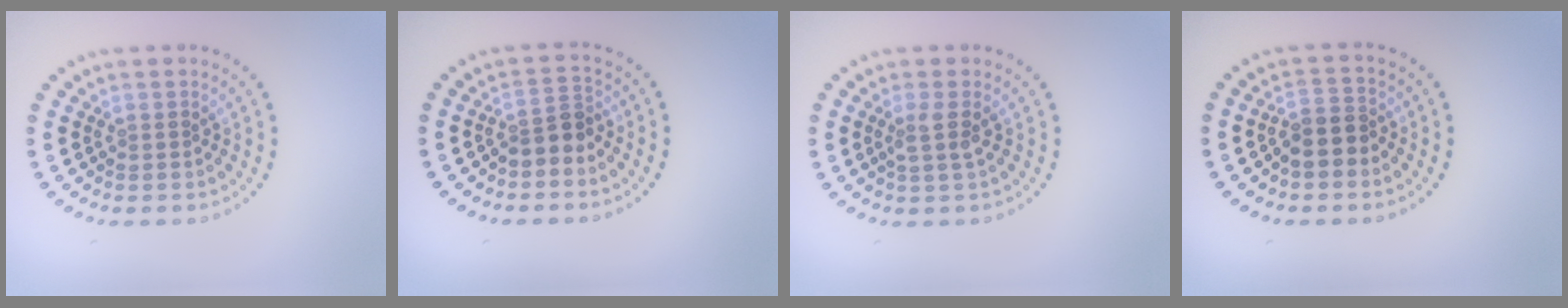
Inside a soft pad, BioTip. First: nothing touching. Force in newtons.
{"total": 2.2, "press": 1.7, "slide": 1.4}
{"total": 1.6, "press": 1.2, "slide": 1.1}
{"total": 2.6, "press": 2.3, "slide": 1.3}